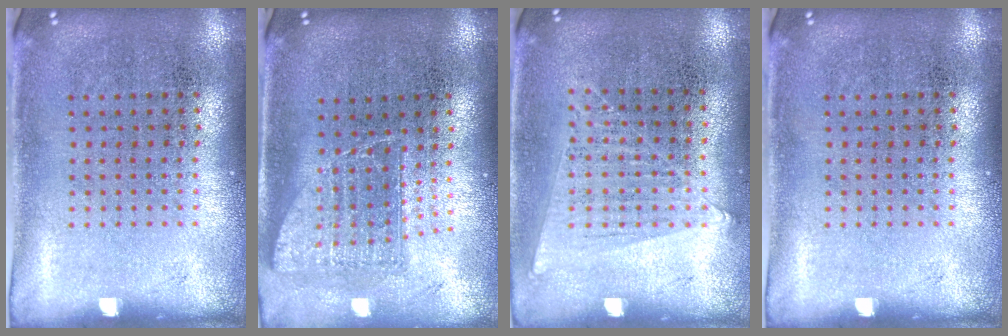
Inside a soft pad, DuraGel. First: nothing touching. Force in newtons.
{"total": 1.4, "press": 1.1, "slide": 0.9}
{"total": 1.1, "press": 1.0, "slide": 0.4}
{"total": 0.0}